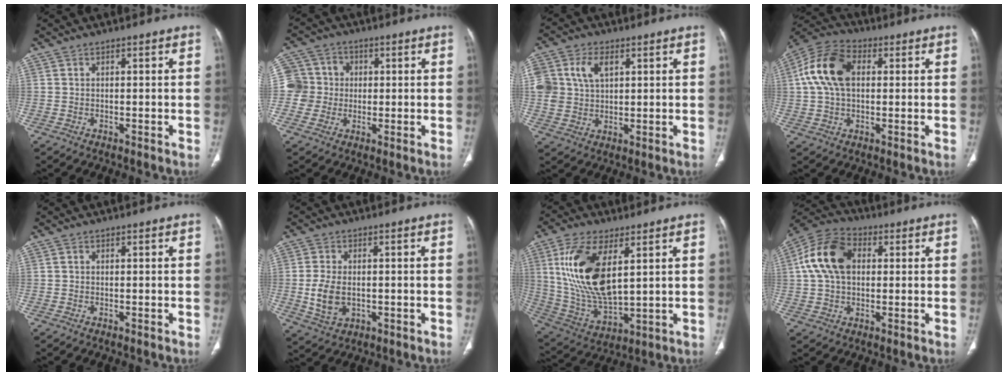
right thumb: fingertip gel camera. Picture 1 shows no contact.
{"total": 8.1, "force": [0.0, 8.0, 1.2], "torque": [0.004, 0.020, -0.005]}
{"total": 9.9, "force": [3.2, 6.9, 6.4], "torque": [-0.131, 0.002, 0.066]}
{"total": 12.8, "force": [2.2, 8.2, 9.6], "torque": [-0.190, 0.026, 0.032]}
{"total": 0.0}
{"total": 7.3, "force": [-0.7, 4.8, 5.4], "torque": [-0.104, -0.002, -0.005]}
{"total": 18.4, "force": [5.4, 8.5, 15.4], "torque": [-0.304, -0.024, 0.115]}
{"total": 13.2, "force": [2.3, 9.0, 9.4], "torque": [-0.175, 0.025, 0.033]}